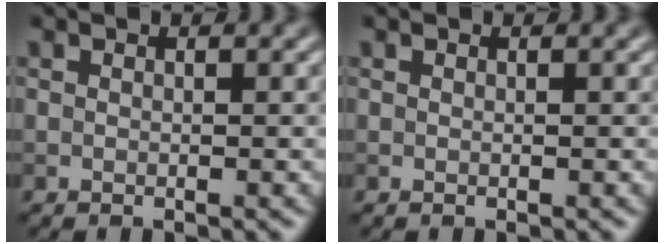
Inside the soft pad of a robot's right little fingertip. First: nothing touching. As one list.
[{"total": 0.0}]